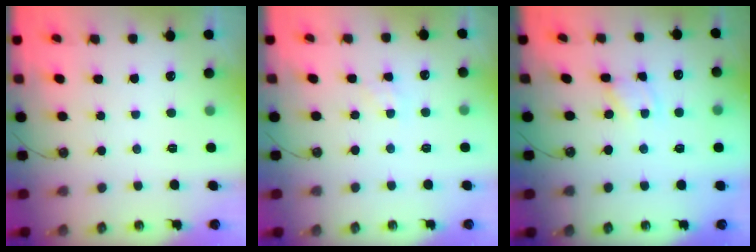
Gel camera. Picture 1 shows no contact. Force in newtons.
{"total": 2.1, "press": 2.1, "slide": 0.4}
{"total": 1.5, "press": 1.5, "slide": 0.0}